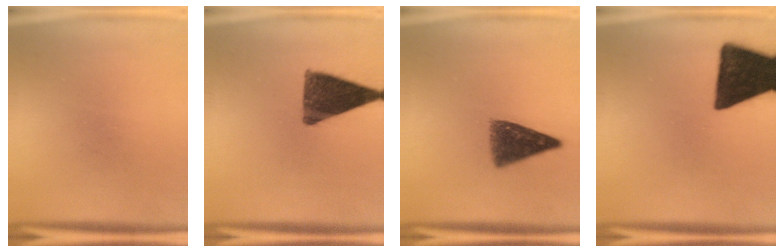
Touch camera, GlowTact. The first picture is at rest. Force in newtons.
{"total": 12.2}
{"total": 8.0}
{"total": 18.7}